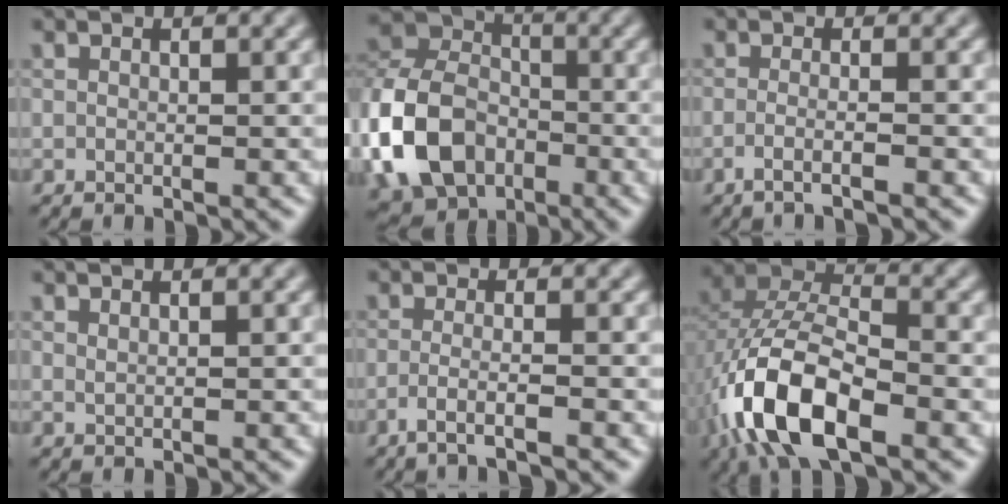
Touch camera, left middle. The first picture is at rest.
{"total": 11.5, "force": [-3.9, 8.5, 6.6], "torque": [-0.148, 0.004, -0.097]}
{"total": 2.0, "force": [-1.0, 0.4, 1.6], "torque": [-0.019, 0.002, -0.031]}
{"total": 0.5, "force": [0.4, 0.2, 0.2], "torque": [-0.006, 0.001, 0.005]}
{"total": 2.3, "force": [-1.4, 0.4, 1.8], "torque": [-0.024, 0.007, -0.042]}
{"total": 10.6, "force": [-4.6, 5.1, 8.1], "torque": [-0.172, 0.004, -0.093]}